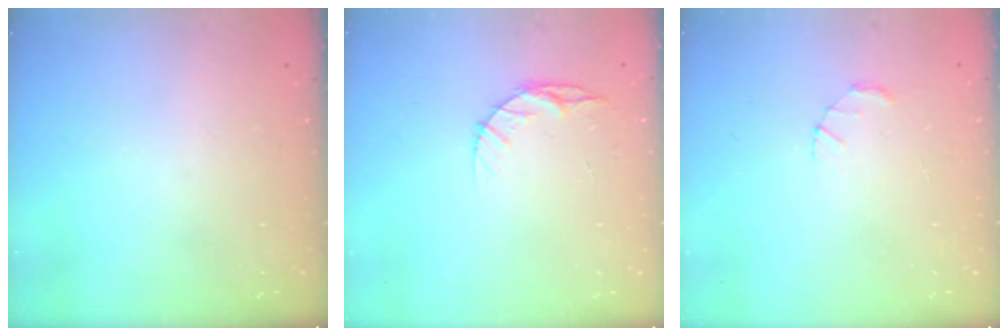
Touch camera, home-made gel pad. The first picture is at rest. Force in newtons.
{"total": 6.1, "press": 6.0, "slide": 0.6}
{"total": 1.5, "press": 1.5, "slide": 0.3}